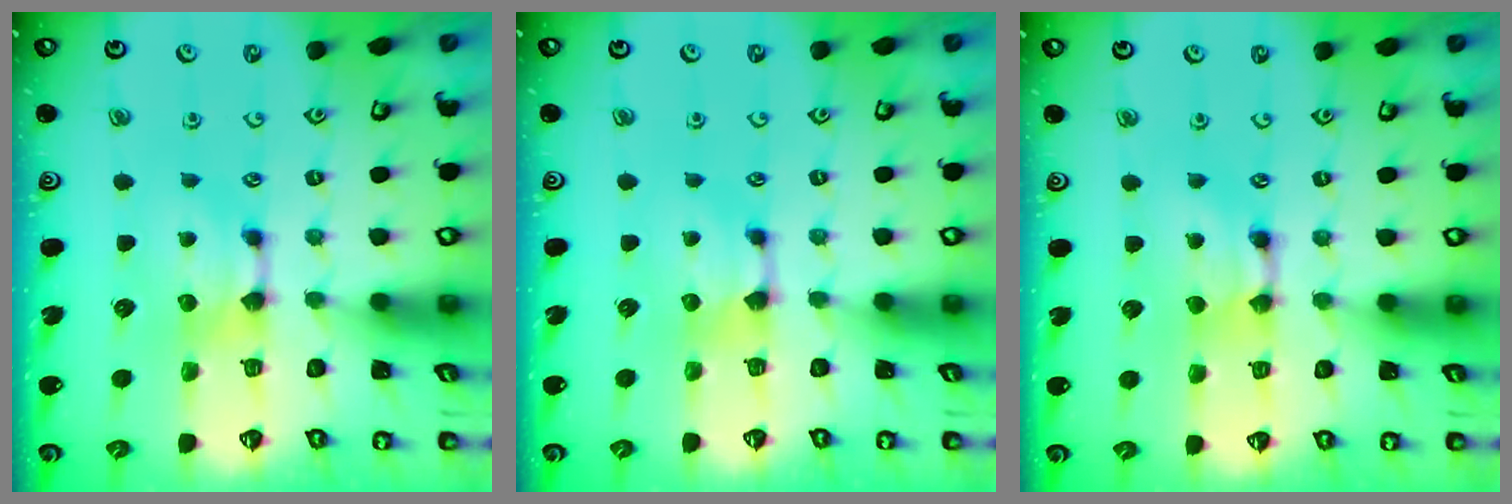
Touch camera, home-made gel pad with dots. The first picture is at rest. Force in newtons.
{"total": 0.0}
{"total": 1.5, "press": 1.5, "slide": 0.1}